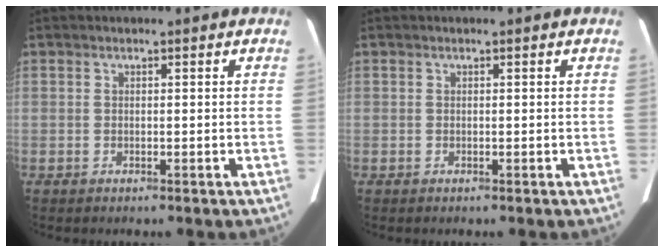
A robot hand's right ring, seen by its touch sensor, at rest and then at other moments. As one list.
[{"total": 0.0}]